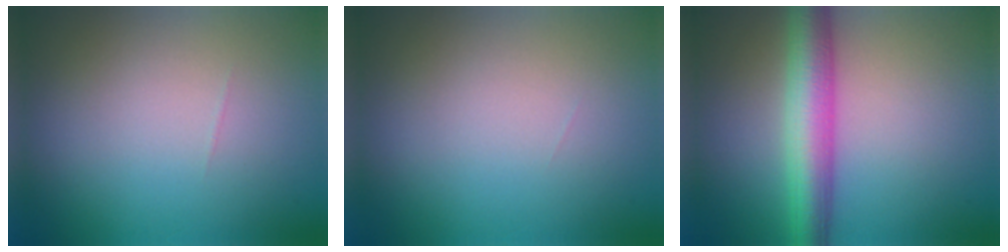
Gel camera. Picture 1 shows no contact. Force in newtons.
{"total": 0.0}
{"total": 5.8, "press": 5.8, "slide": 0.2}